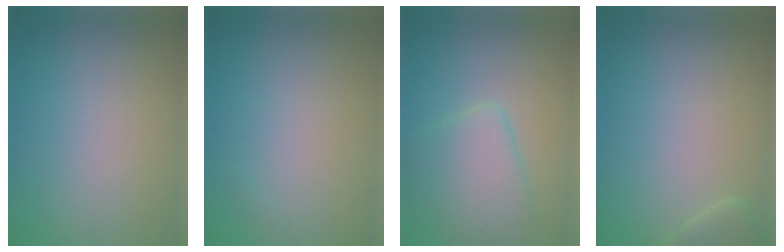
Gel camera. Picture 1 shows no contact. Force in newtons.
{"total": 0.0}
{"total": 5.3, "press": 5.3, "slide": 0.3}
{"total": 1.6, "press": 1.6, "slide": 0.2}